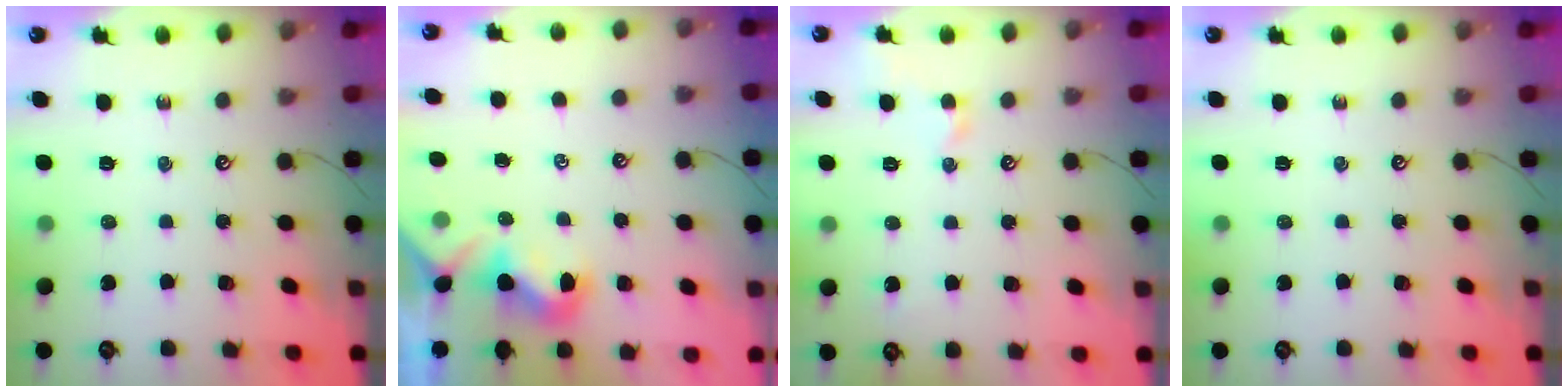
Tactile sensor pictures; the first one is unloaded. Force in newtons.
{"total": 0.9, "press": 0.7, "slide": 0.5}
{"total": 1.1, "press": 1.0, "slide": 0.1}
{"total": 0.0}